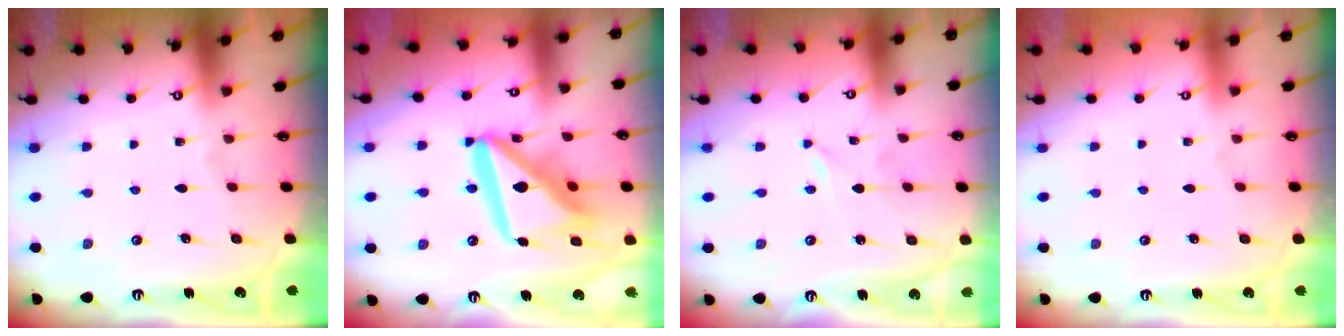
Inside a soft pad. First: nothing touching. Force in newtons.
{"total": 20.3, "press": 20.1, "slide": 2.4}
{"total": 0.0}
{"total": 0.0}